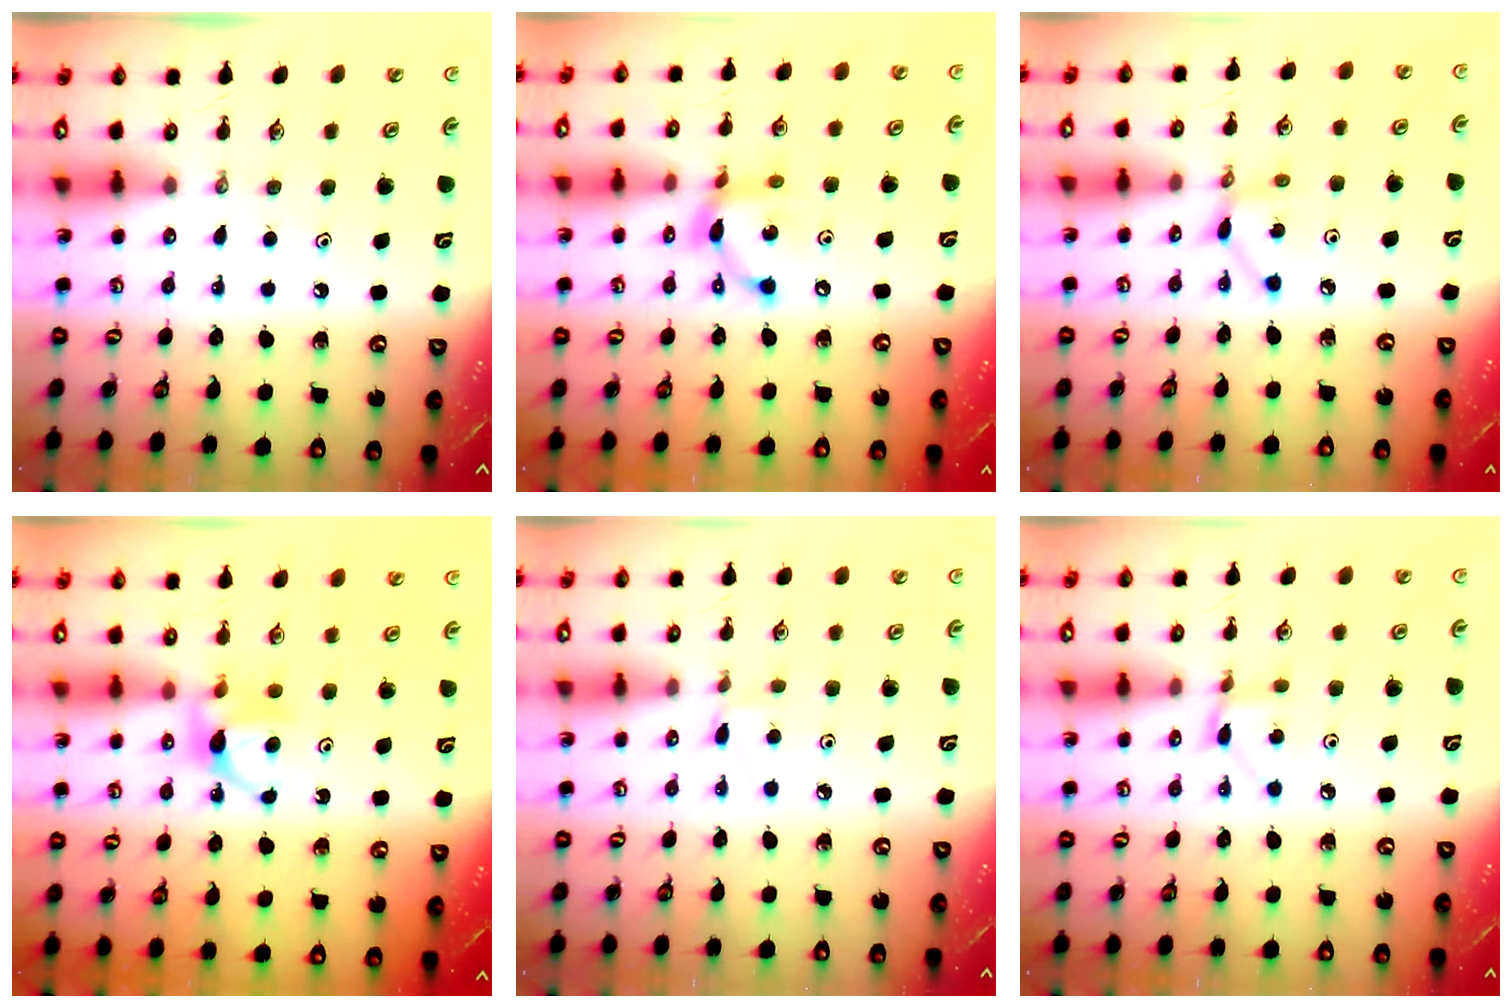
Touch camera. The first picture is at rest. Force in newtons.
{"total": 11.1, "press": 11.1, "slide": 0.7}
{"total": 3.4, "press": 3.4, "slide": 0.1}
{"total": 5.1, "press": 5.0, "slide": 0.7}
{"total": 2.3, "press": 2.3, "slide": 0.3}
{"total": 3.0, "press": 3.0, "slide": 0.1}